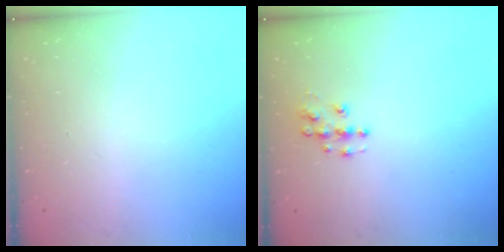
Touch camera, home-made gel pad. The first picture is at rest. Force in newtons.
{"total": 5.9, "press": 5.9, "slide": 0.4}